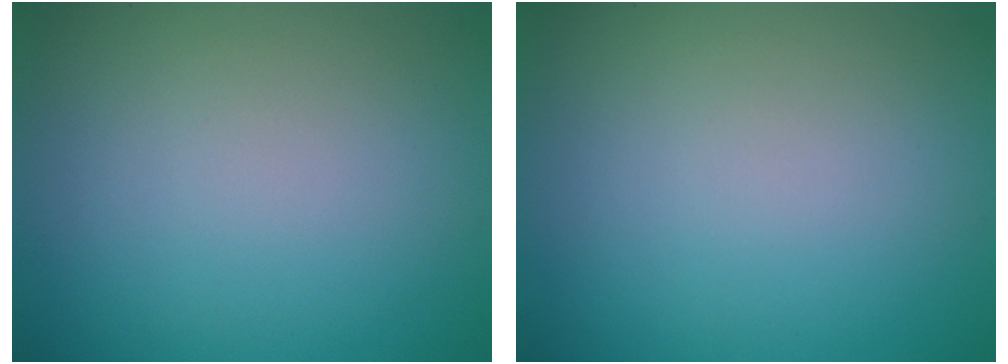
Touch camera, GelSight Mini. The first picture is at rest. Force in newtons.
{"total": 0.0}